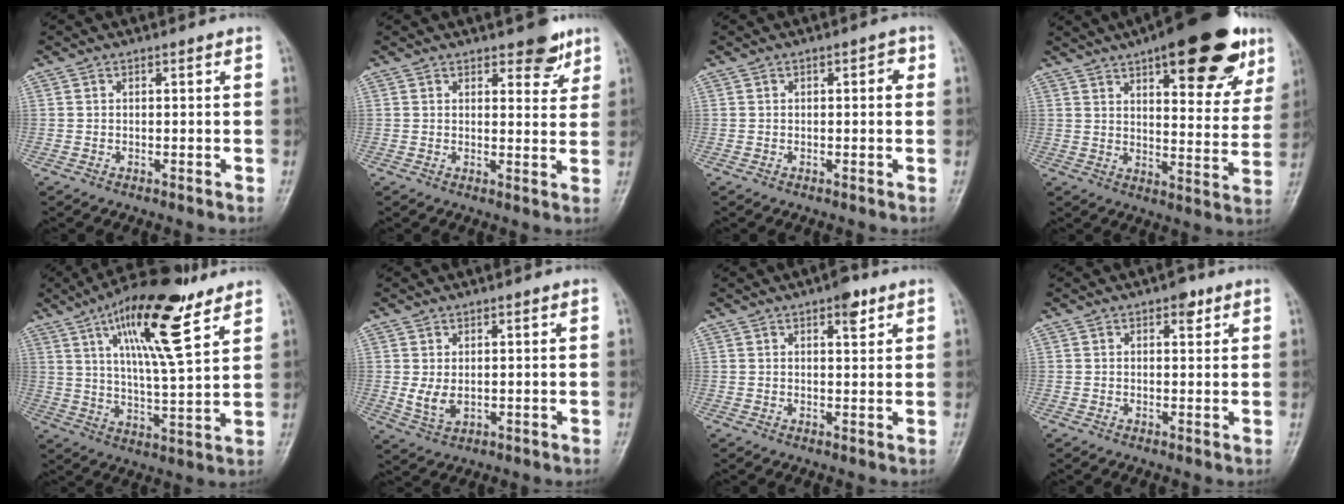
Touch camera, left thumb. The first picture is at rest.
{"total": 5.3, "force": [3.7, 2.4, 2.9], "torque": [-0.010, -0.021, 0.048]}
{"total": 2.2, "force": [0.5, 1.1, 1.9], "torque": [-0.014, 0.005, 0.002]}
{"total": 24.3, "force": [13.9, 8.8, 17.9], "torque": [-0.207, -0.028, 0.194]}
{"total": 18.0, "force": [9.7, 5.1, 14.3], "torque": [-0.216, -0.035, 0.161]}
{"total": 3.5, "force": [0.4, 2.4, 2.6], "torque": [-0.045, -0.013, 0.014]}
{"total": 3.9, "force": [2.2, 1.6, 2.7], "torque": [-0.024, -0.008, 0.028]}
{"total": 2.7, "force": [1.5, 1.5, 1.7], "torque": [-0.009, -0.003, 0.017]}